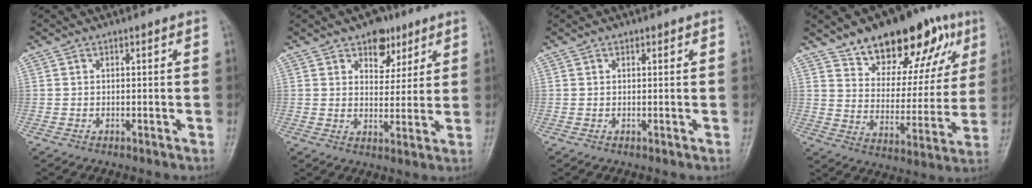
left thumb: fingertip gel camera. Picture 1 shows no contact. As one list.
[{"total": 7.0, "force": [4.3, 4.7, 3.0], "torque": [-0.009, -0.020, 0.063]}, {"total": 0.6, "force": [0.4, 0.4, 0.3], "torque": [0.000, -0.002, 0.003]}, {"total": 19.9, "force": [12.1, 10.1, 12.1], "torque": [-0.114, -0.042, 0.188]}]